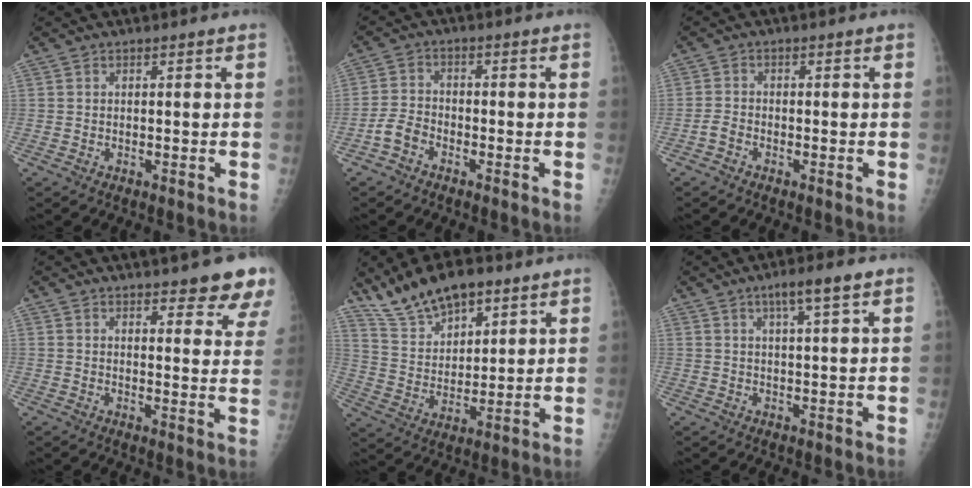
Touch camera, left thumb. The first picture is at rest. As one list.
[{"total": 4.1, "force": [-2.4, 2.6, 2.1], "torque": [-0.039, 0.017, -0.051]}, {"total": 1.9, "force": [-1.1, 1.1, 1.0], "torque": [-0.023, 0.009, -0.024]}, {"total": 12.7, "force": [10.2, 3.0, 6.9], "torque": [-0.049, -0.048, 0.109]}, {"total": 13.5, "force": [9.8, 5.8, 7.2], "torque": [-0.106, -0.040, 0.188]}, {"total": 5.2, "force": [3.0, 0.4, 4.3], "torque": [-0.074, -0.004, 0.051]}]